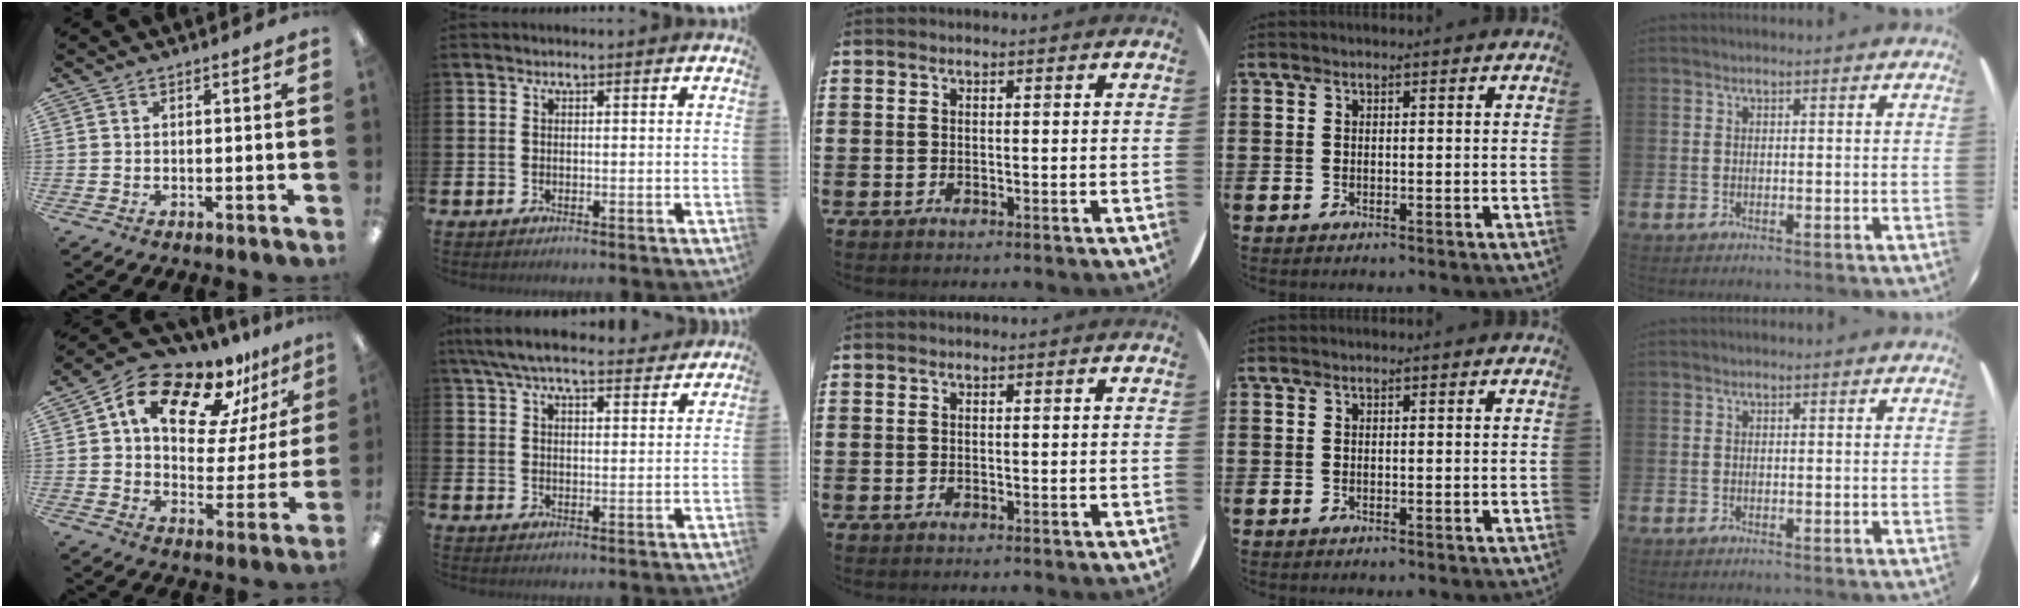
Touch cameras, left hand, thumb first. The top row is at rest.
{"thumb": {"total": 16.9, "force": [11.7, 8.1, 9.0], "torque": [-0.167, -0.069, 0.204]}, "index": {"total": 6.9, "force": [6.3, 1.3, 2.6], "torque": [-0.064, -0.024, 0.116]}}